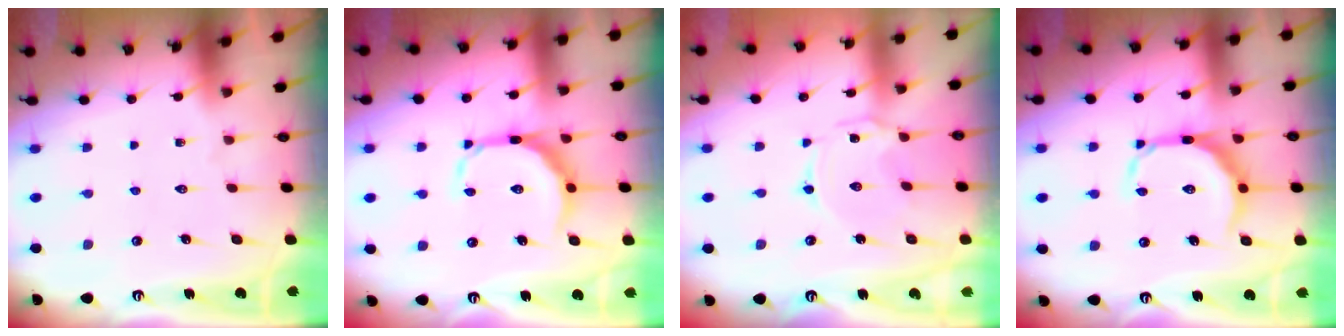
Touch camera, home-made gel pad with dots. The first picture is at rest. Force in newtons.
{"total": 10.4, "press": 10.4, "slide": 0.7}
{"total": 1.2, "press": 1.1, "slide": 0.4}
{"total": 11.0, "press": 11.0, "slide": 0.4}